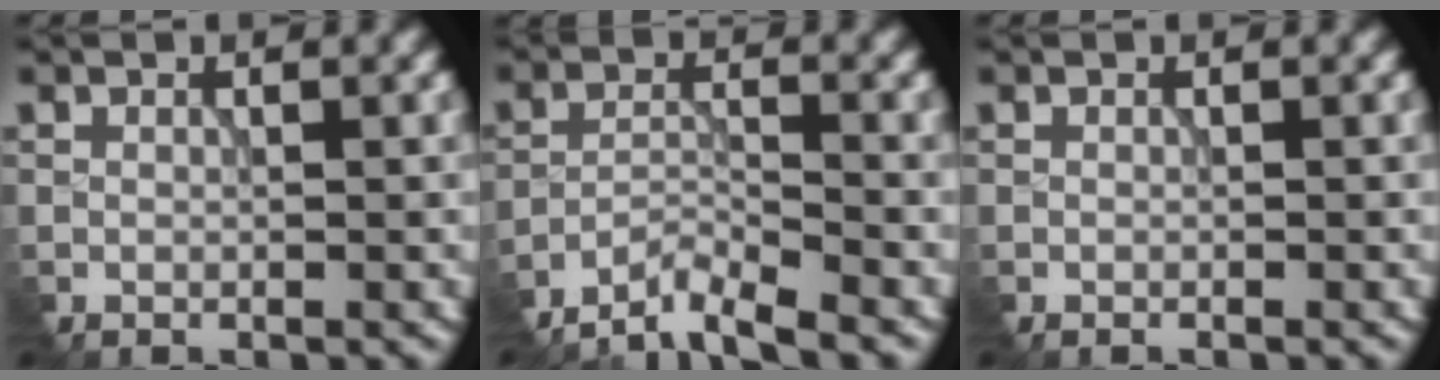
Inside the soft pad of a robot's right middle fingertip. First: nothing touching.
{"total": 4.1, "force": [-3.8, -0.1, 1.3], "torque": [-0.026, 0.000, -0.078]}
{"total": 0.0}